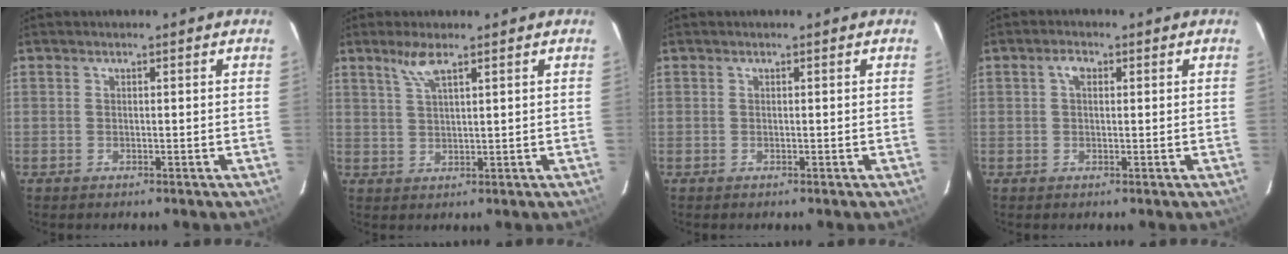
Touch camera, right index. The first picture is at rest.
{"total": 3.7, "force": [2.5, 0.4, 2.6], "torque": [-0.054, 0.003, 0.053]}
{"total": 0.0}
{"total": 2.0, "force": [0.6, 1.2, 1.5], "torque": [-0.028, 0.009, 0.009]}